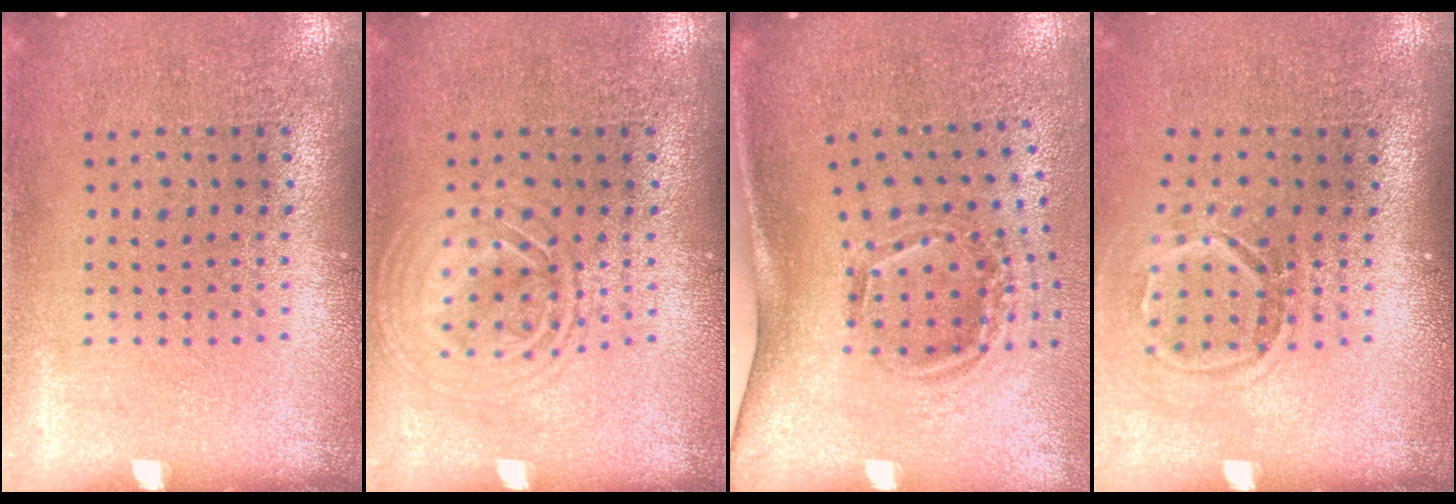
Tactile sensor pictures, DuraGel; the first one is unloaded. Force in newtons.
{"total": 2.6, "press": 2.6, "slide": 0.3}
{"total": 2.1, "press": 1.2, "slide": 1.6}
{"total": 1.6, "press": 1.1, "slide": 1.1}